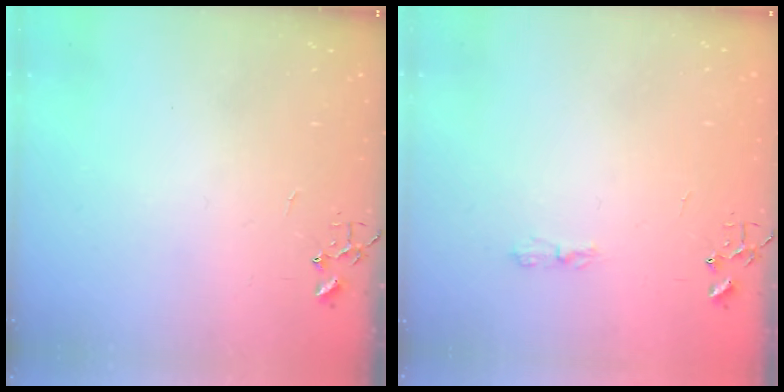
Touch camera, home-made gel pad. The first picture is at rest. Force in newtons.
{"total": 3.1, "press": 3.1, "slide": 0.6}